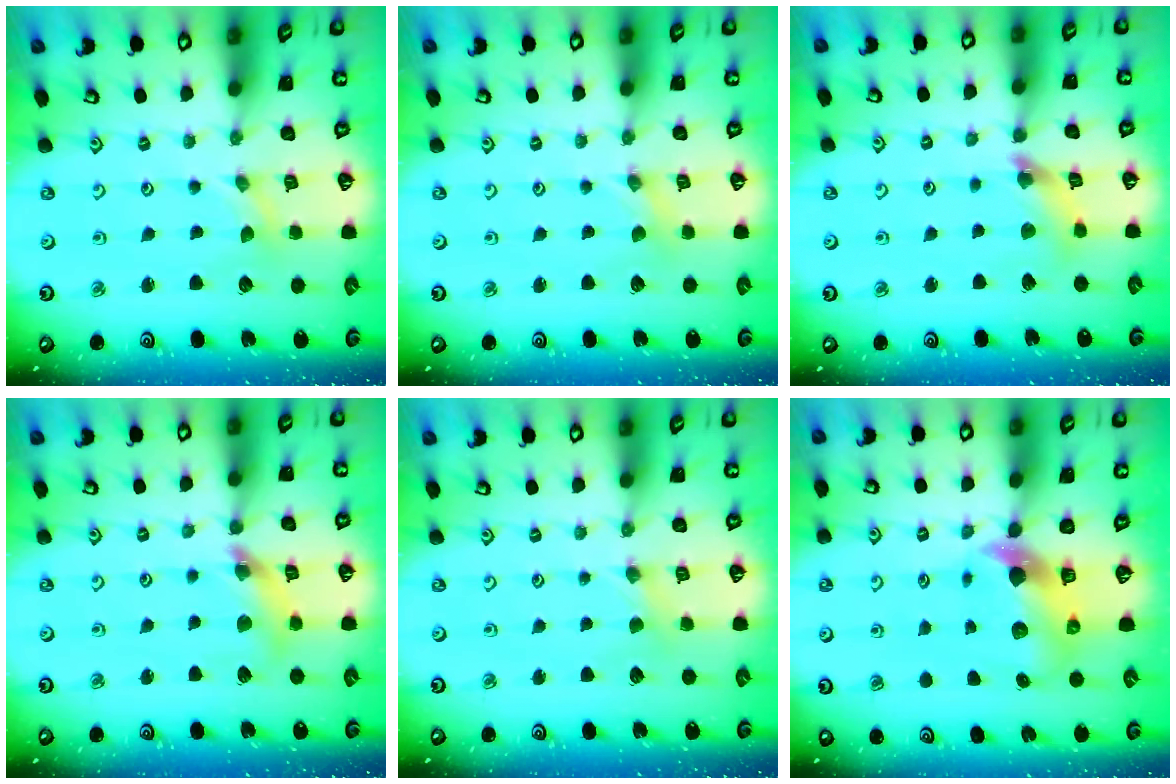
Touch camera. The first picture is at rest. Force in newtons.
{"total": 0.0}
{"total": 7.1, "press": 7.1, "slide": 0.7}
{"total": 11.1, "press": 11.0, "slide": 1.3}
{"total": 2.1, "press": 2.0, "slide": 0.4}
{"total": 7.1, "press": 7.0, "slide": 1.0}